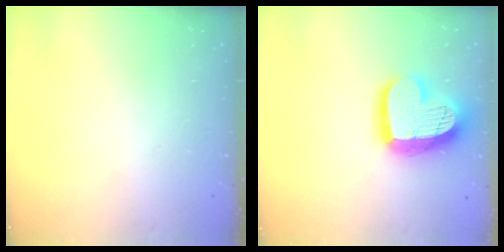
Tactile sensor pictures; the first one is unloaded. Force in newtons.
{"total": 18.9, "press": 18.8, "slide": 1.5}